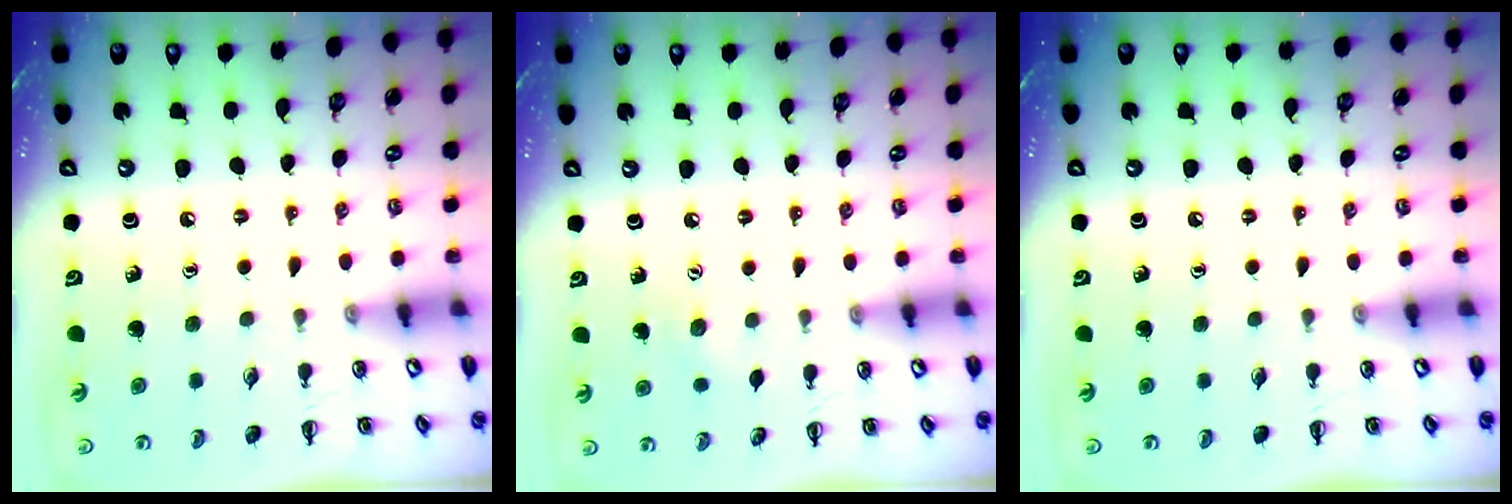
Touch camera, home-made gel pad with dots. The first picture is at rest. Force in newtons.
{"total": 3.5, "press": 3.4, "slide": 0.9}
{"total": 0.0}